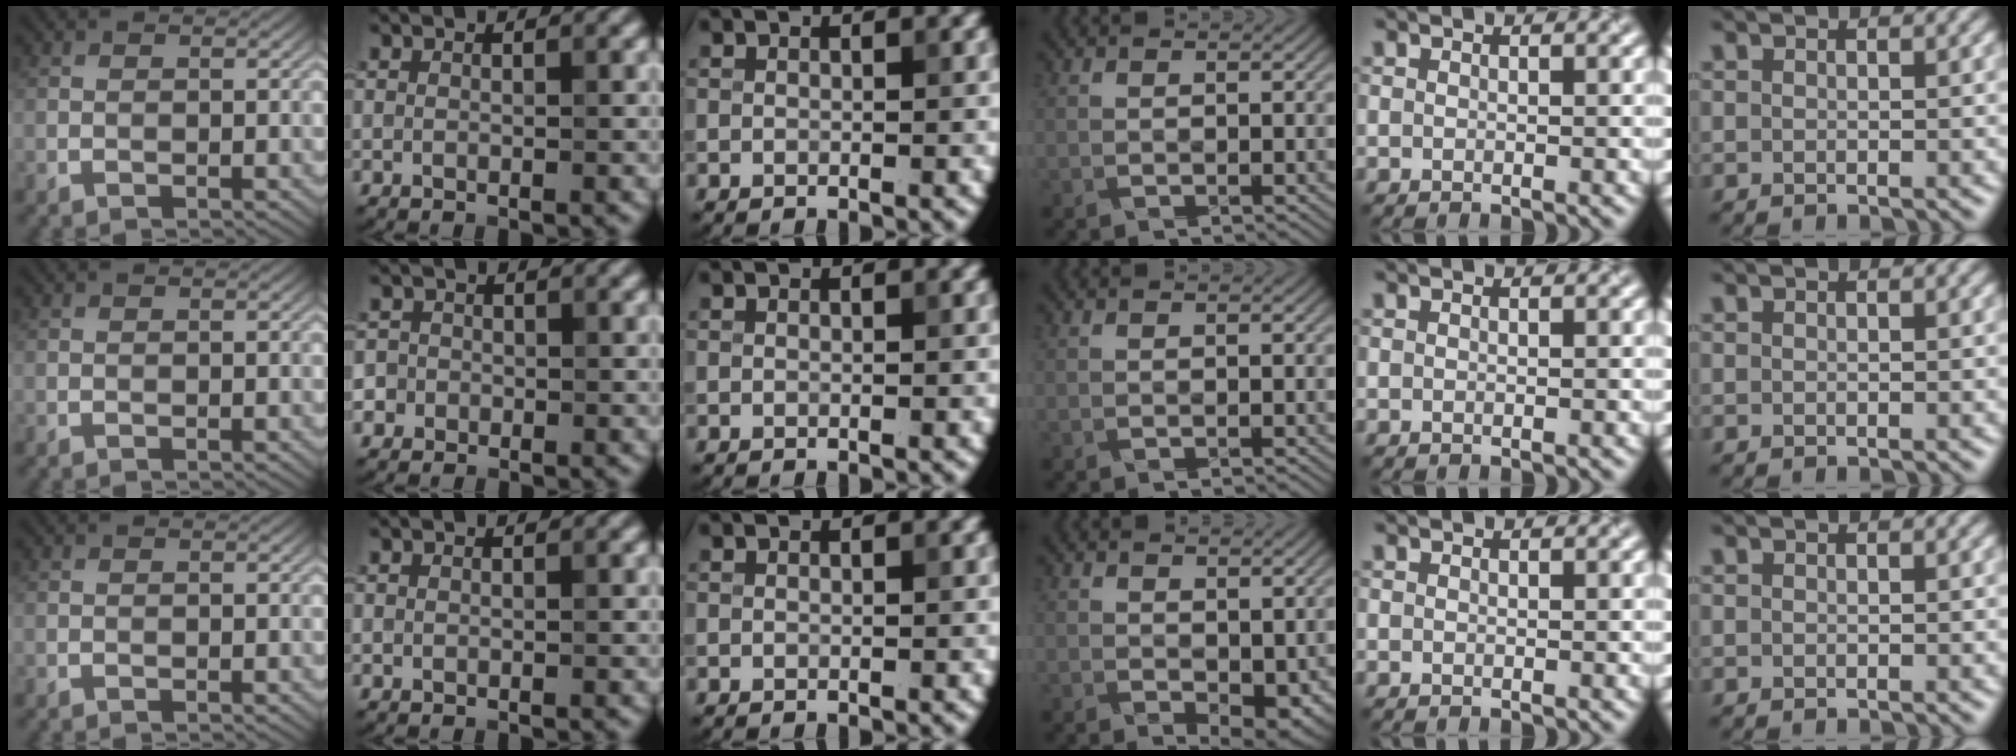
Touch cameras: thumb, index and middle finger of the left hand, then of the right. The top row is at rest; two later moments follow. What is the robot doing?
{"motion": "fold", "object": "plastic wrap"}